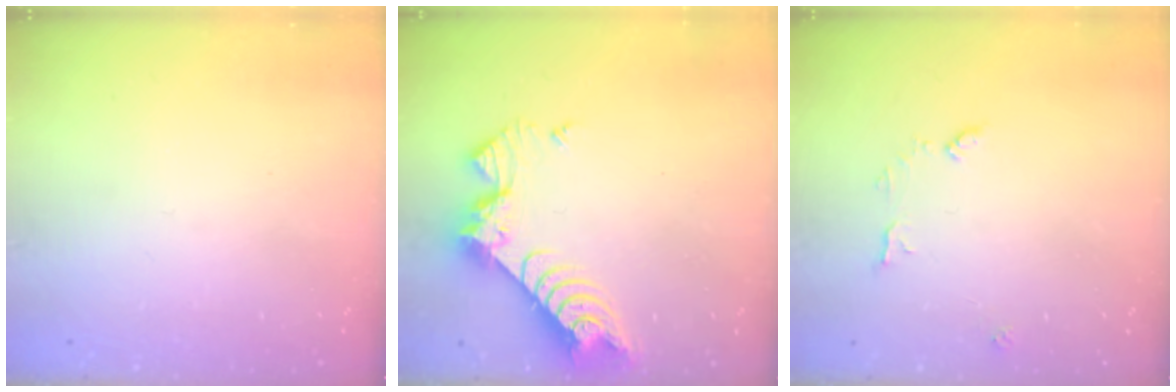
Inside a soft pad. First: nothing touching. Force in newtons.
{"total": 8.7, "press": 8.7, "slide": 0.9}
{"total": 6.8, "press": 6.8, "slide": 0.4}